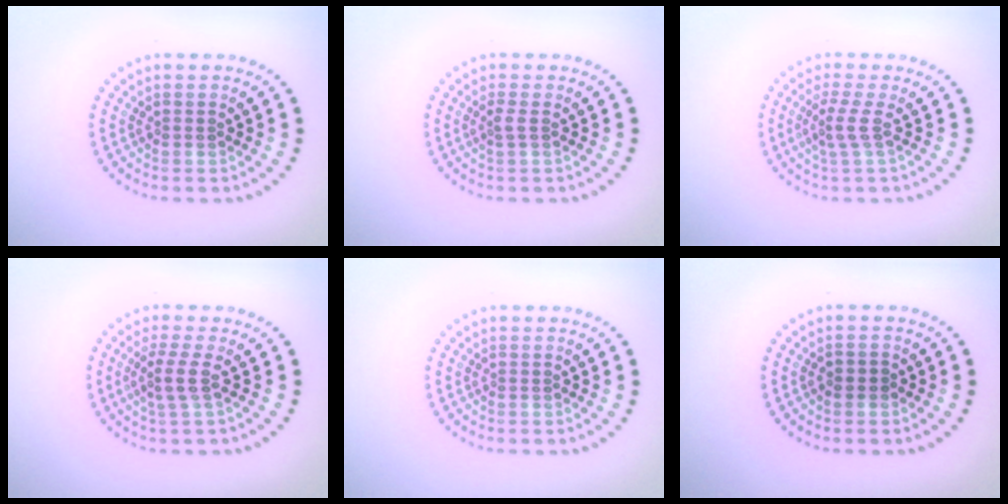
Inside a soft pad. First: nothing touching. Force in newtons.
{"total": 0.9, "press": 0.7, "slide": 0.7}
{"total": 2.0, "press": 1.4, "slide": 1.5}
{"total": 2.2, "press": 1.7, "slide": 1.4}
{"total": 0.0}
{"total": 1.2, "press": 1.1, "slide": 0.4}